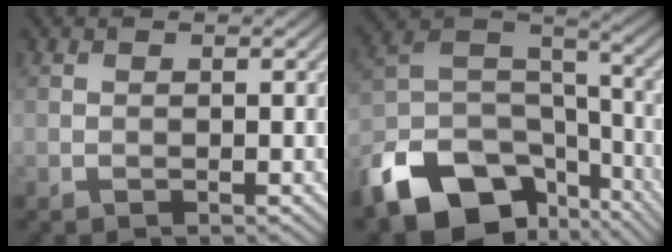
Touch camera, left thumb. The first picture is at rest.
{"total": 16.4, "force": [-10.2, 9.8, 8.3], "torque": [-0.205, -0.037, -0.172]}